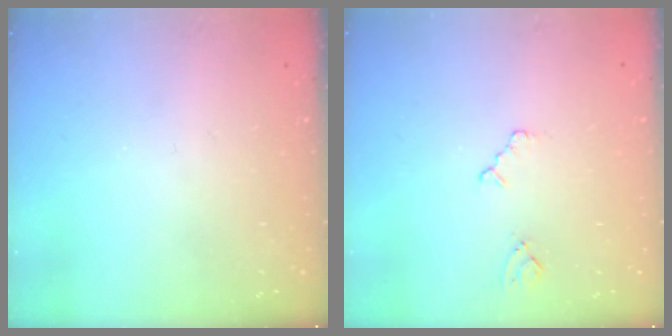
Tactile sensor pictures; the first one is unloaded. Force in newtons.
{"total": 2.9, "press": 2.9, "slide": 0.5}